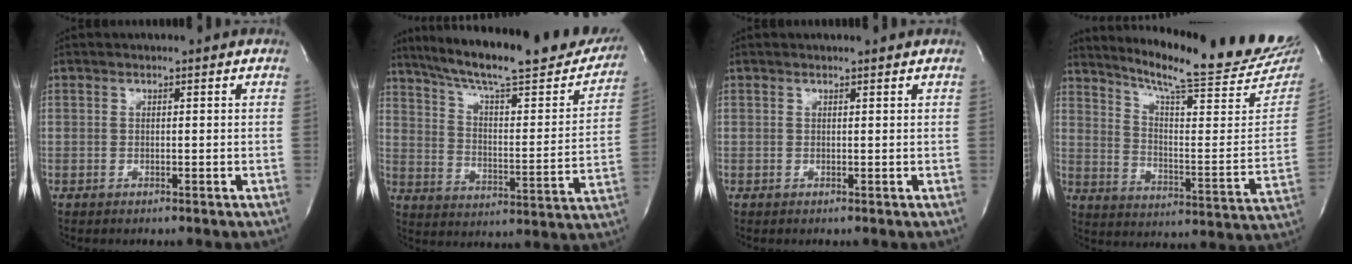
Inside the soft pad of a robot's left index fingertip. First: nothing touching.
{"total": 26.8, "force": [23.1, 4.1, 12.9], "torque": [-0.202, -0.039, 0.312]}
{"total": 1.9, "force": [1.9, 0.1, 0.2], "torque": [-0.010, 0.004, 0.018]}
{"total": 24.1, "force": [21.8, 0.8, 10.4], "torque": [-0.160, -0.093, 0.287]}